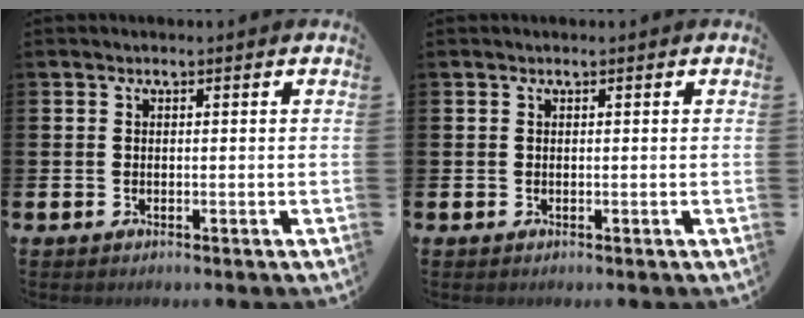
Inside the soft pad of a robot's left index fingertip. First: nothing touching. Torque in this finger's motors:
{"motor_torque": [0.01, 0.01, -0.02, -0.01]}